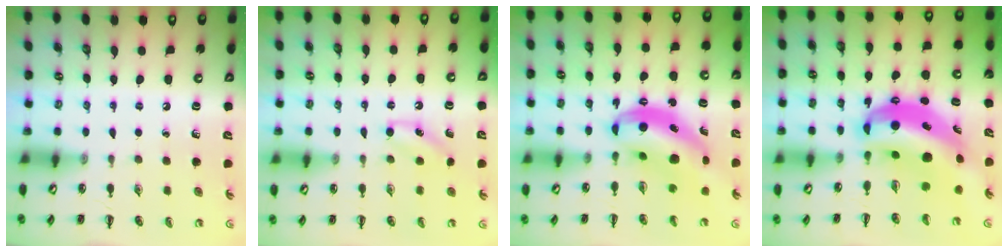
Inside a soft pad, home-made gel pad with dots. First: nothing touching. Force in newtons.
{"total": 5.9, "press": 5.7, "slide": 1.5}
{"total": 8.2, "press": 8.0, "slide": 1.7}
{"total": 11.8, "press": 11.5, "slide": 2.6}